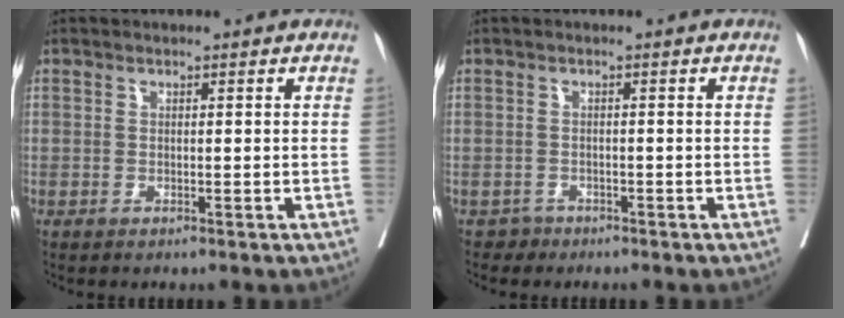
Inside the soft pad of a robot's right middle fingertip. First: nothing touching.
{"total": 1.4, "force": [-1.1, 0.7, -0.4], "torque": [0.009, 0.005, -0.020]}